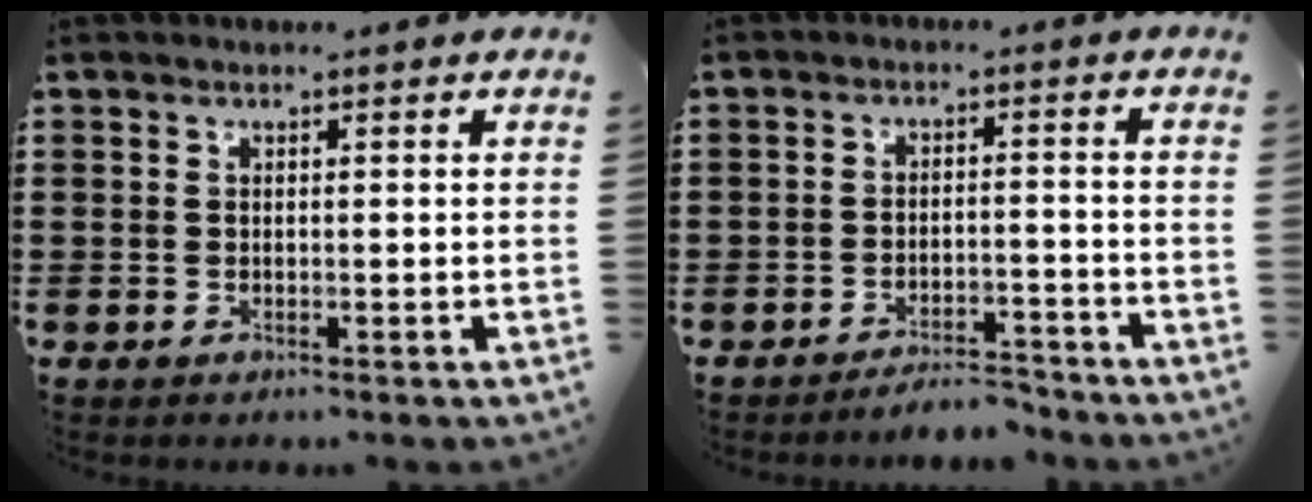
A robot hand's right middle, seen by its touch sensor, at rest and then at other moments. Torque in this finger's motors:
{"motor_torque": [1.28, 0.22, 0.07, 0.09]}